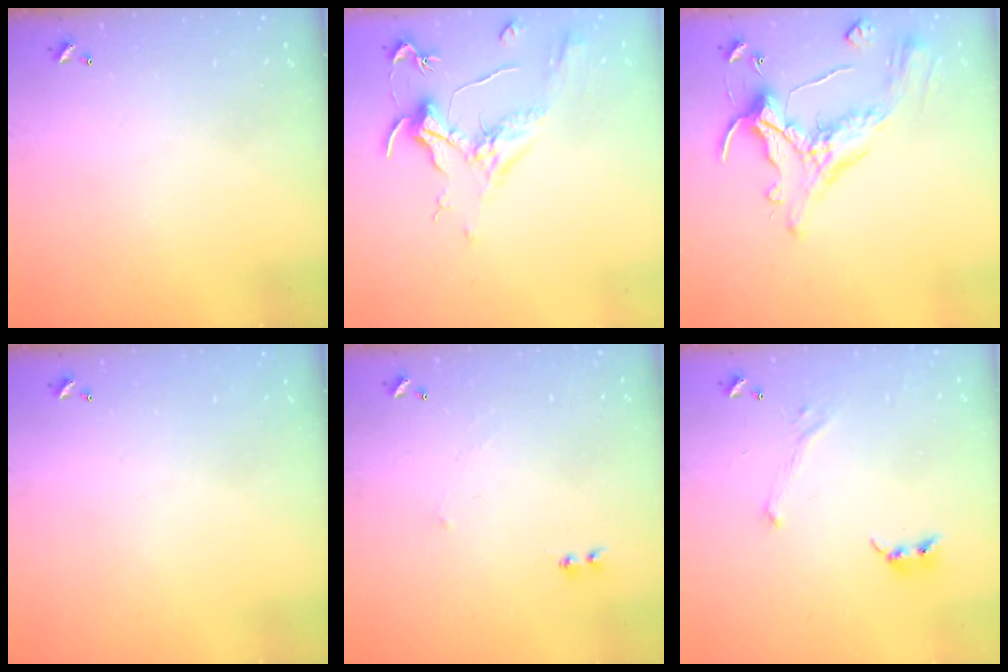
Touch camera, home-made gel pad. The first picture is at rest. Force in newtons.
{"total": 1.9, "press": 1.7, "slide": 0.9}
{"total": 2.5, "press": 2.2, "slide": 1.2}
{"total": 0.0}
{"total": 2.9, "press": 2.9, "slide": 0.4}
{"total": 1.8, "press": 1.6, "slide": 0.9}